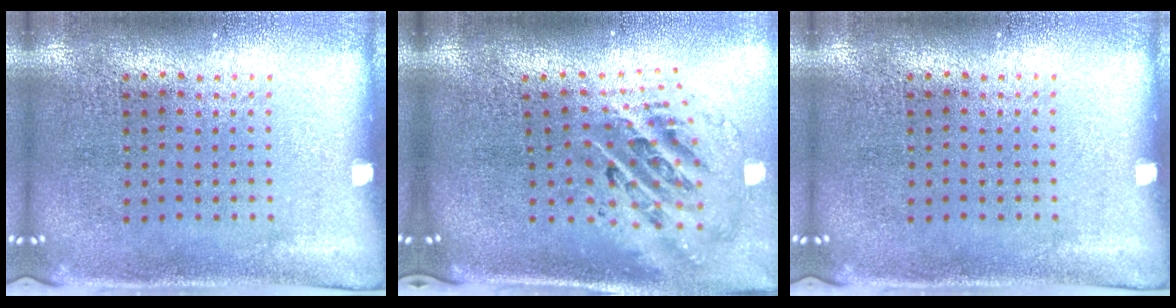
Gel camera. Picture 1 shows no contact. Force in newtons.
{"total": 2.6, "press": 1.8, "slide": 2.0}
{"total": 0.0}